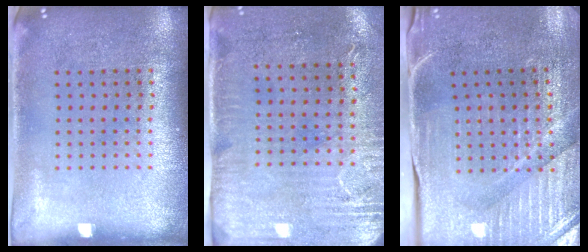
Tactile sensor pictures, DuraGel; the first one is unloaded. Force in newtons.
{"total": 3.0, "press": 2.4, "slide": 1.7}
{"total": 3.8, "press": 3.8, "slide": 0.7}